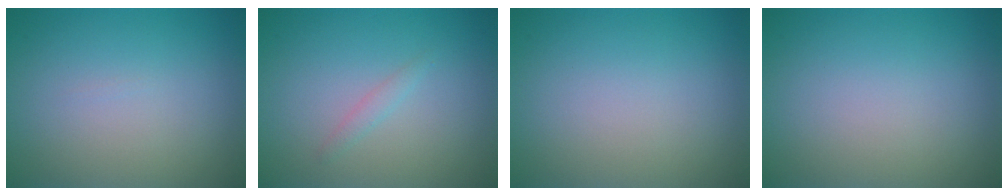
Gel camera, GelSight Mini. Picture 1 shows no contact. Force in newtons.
{"total": 0.8, "press": 0.8, "slide": 0.1}
{"total": 0.0}
{"total": 0.0}